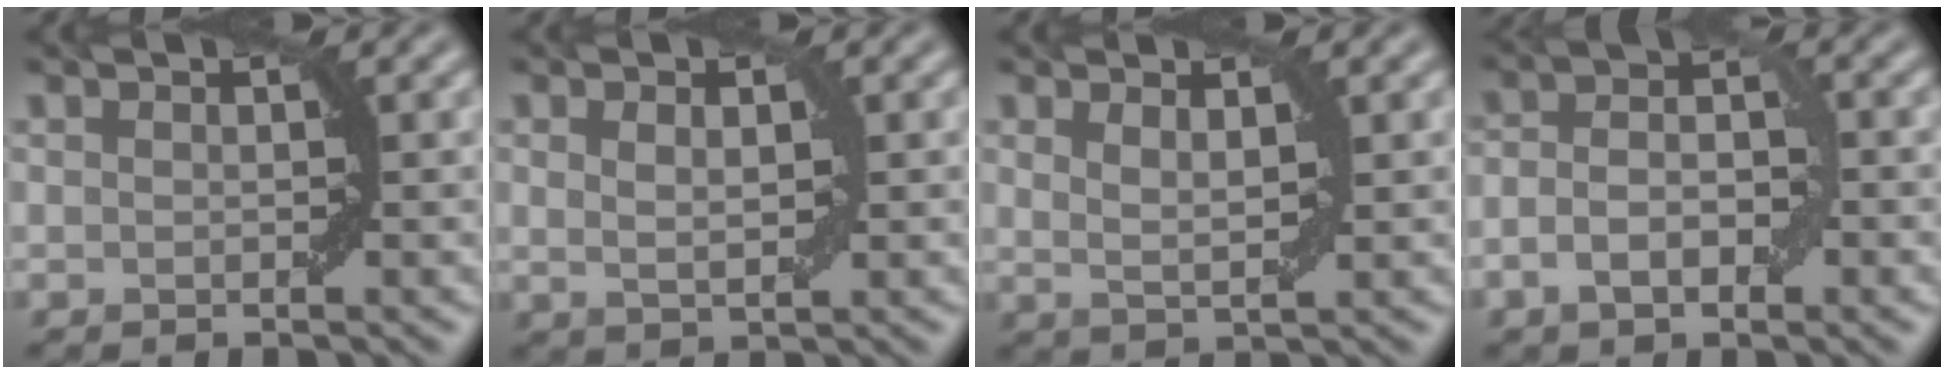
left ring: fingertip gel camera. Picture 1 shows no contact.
{"total": 1.8, "force": [0.6, 0.8, 1.5], "torque": [-0.030, -0.001, 0.014]}
{"total": 1.9, "force": [1.1, 0.5, 1.5], "torque": [-0.027, -0.006, 0.023]}
{"total": 4.0, "force": [-1.3, 2.0, 3.1], "torque": [-0.057, 0.002, -0.028]}